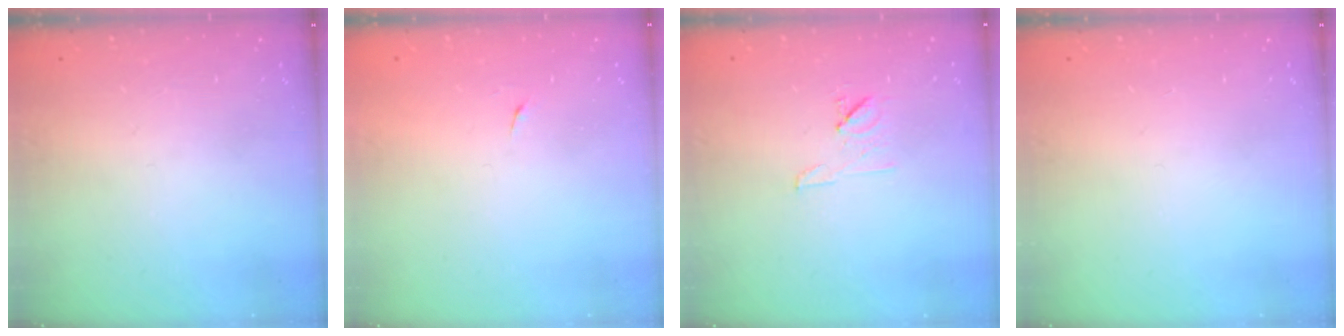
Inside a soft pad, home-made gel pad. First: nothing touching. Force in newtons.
{"total": 3.8, "press": 3.7, "slide": 0.8}
{"total": 6.4, "press": 6.4, "slide": 0.6}
{"total": 0.0}